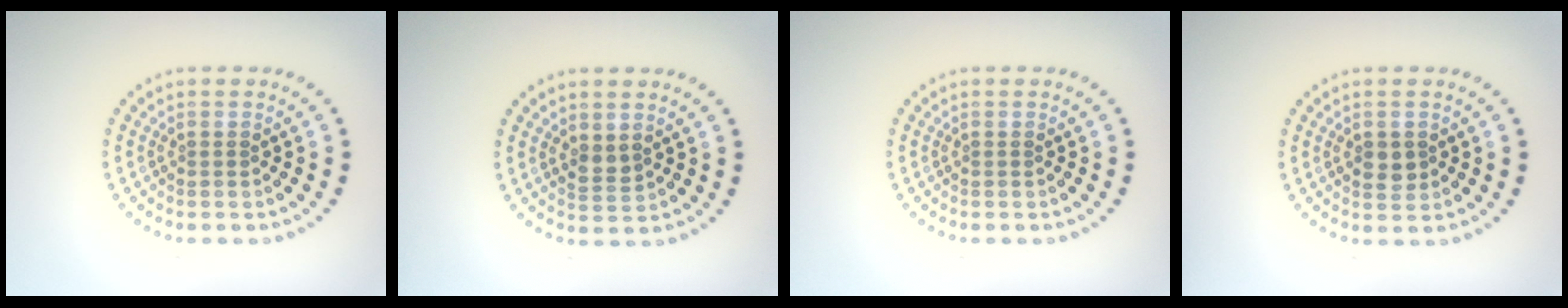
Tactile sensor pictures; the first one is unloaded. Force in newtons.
{"total": 1.4, "press": 1.3, "slide": 0.6}
{"total": 0.0}
{"total": 1.9, "press": 1.8, "slide": 0.2}